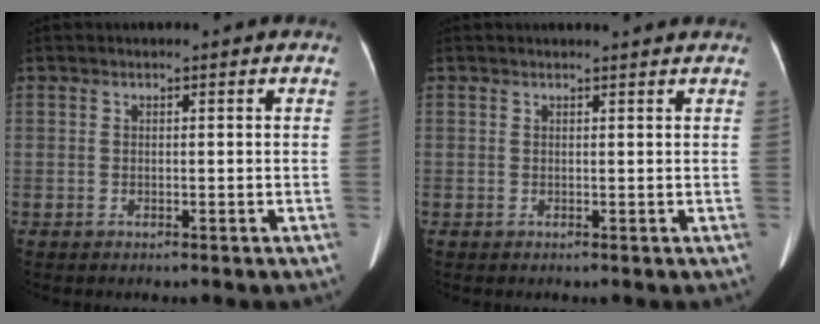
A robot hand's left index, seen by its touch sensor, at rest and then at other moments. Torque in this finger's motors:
{"motor_torque": [-0.97, -1.17, -0.58, -0.06]}